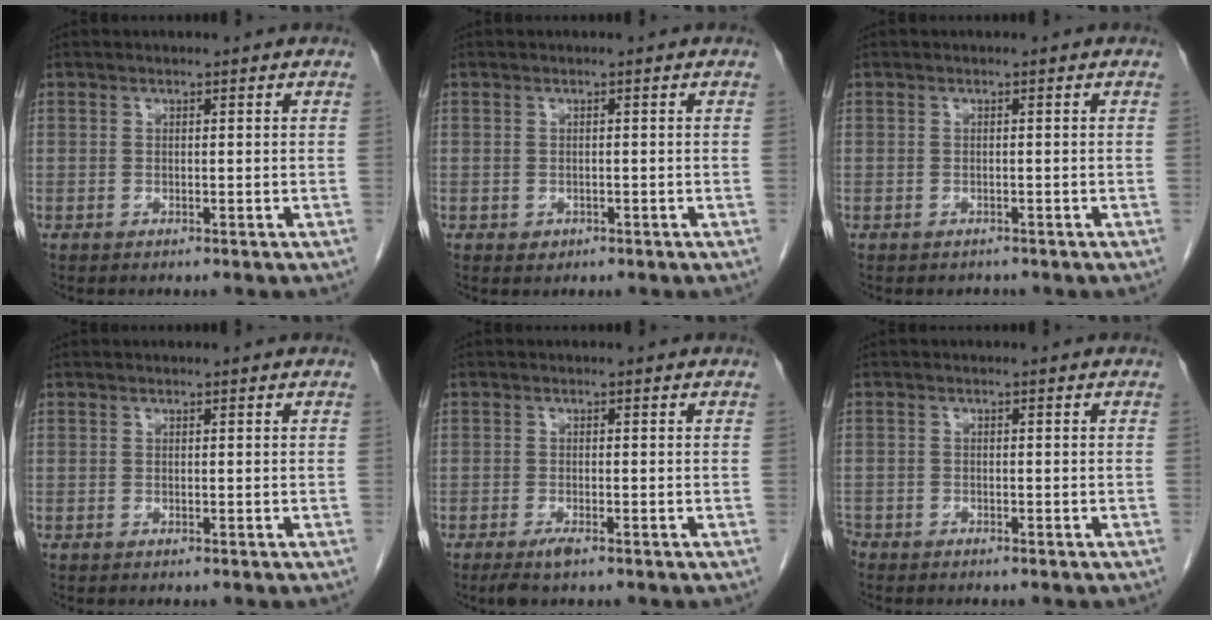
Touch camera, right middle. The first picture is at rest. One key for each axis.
{"total": 0.9, "fx": -0.4, "fy": 0.8, "fz": 0.3, "tx": -0.009, "ty": 0.002, "tz": 0.001}
{"total": 0.9, "fx": -0.8, "fy": 0.5, "fz": 0.1, "tx": -0.009, "ty": -0.001, "tz": -0.011}
{"total": 0.0}
{"total": 2.4, "fx": -1.6, "fy": 0.4, "fz": 1.7, "tx": -0.038, "ty": -0.005, "tz": -0.028}
{"total": 2.1, "fx": -1.8, "fy": 1.1, "fz": 0.4, "tx": -0.013, "ty": 0.000, "tz": -0.033}